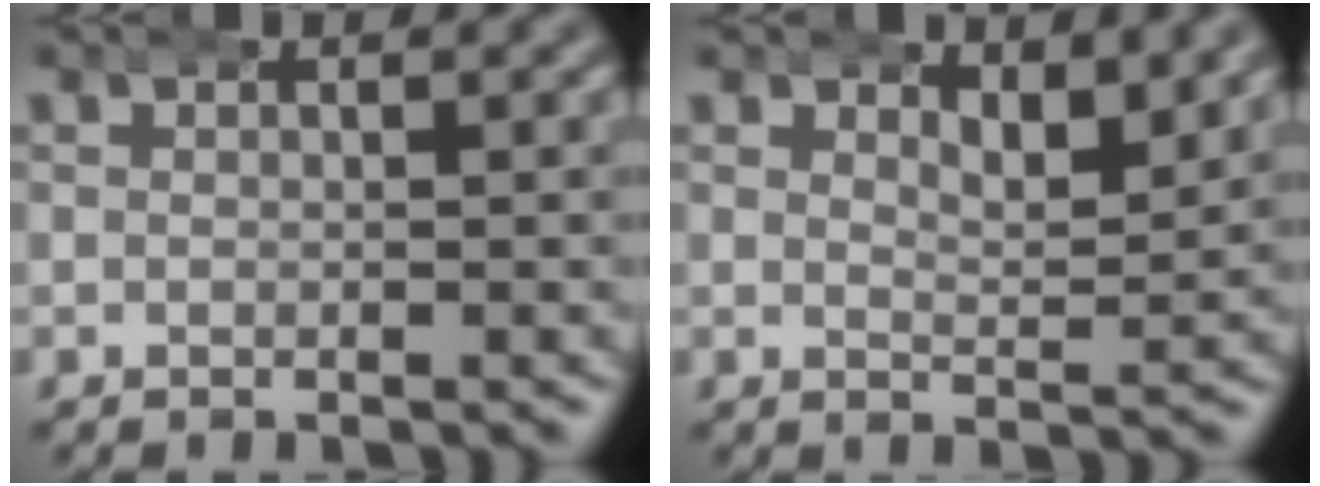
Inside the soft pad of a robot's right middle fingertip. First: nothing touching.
{"total": 2.5, "force": [2.1, 0.5, 1.3], "torque": [-0.016, -0.013, 0.036]}